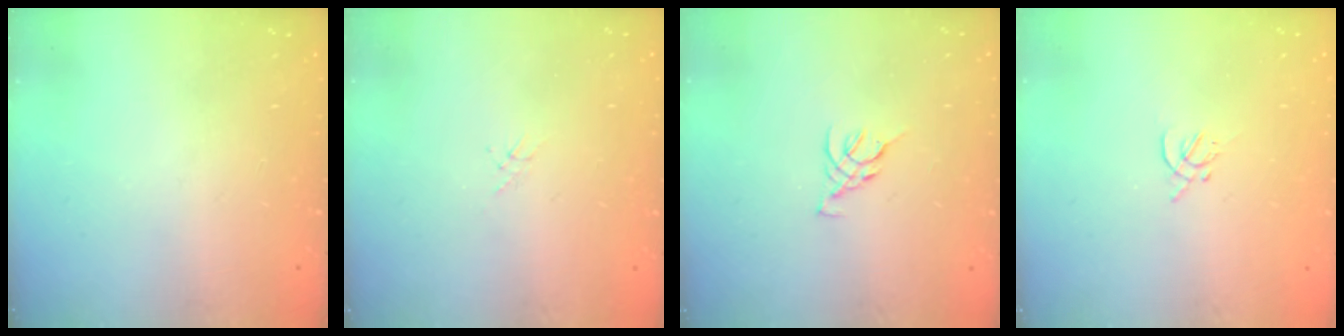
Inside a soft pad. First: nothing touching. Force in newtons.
{"total": 1.3, "press": 1.2, "slide": 0.3}
{"total": 3.6, "press": 3.5, "slide": 0.8}
{"total": 1.4, "press": 1.3, "slide": 0.5}